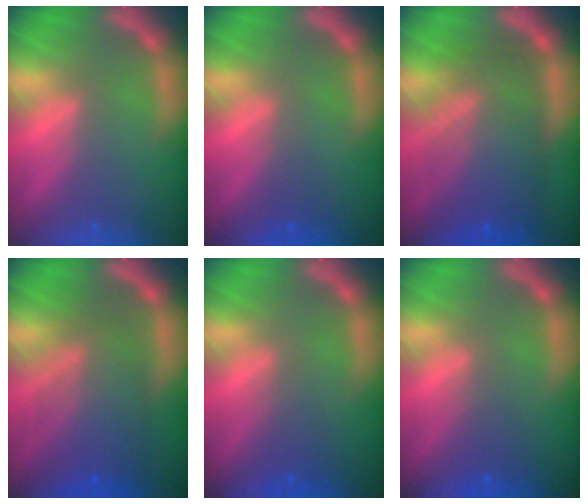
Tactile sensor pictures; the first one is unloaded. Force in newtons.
{"total": 1.0}
{"total": 9.6}
{"total": 8.0}
{"total": 2.0}
{"total": 2.0}